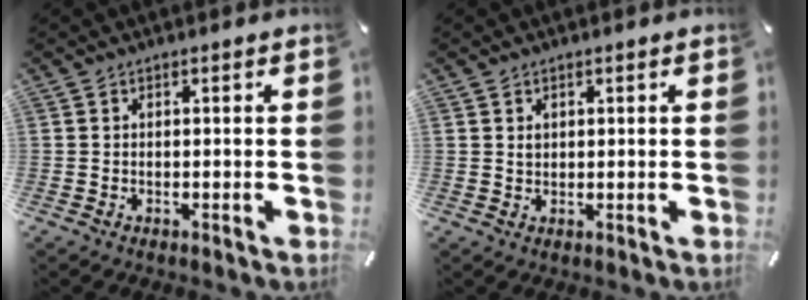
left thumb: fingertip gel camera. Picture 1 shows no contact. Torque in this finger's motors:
{"motor_torque": [0.28, 0.48, -0.01, -0.07, 0.01]}